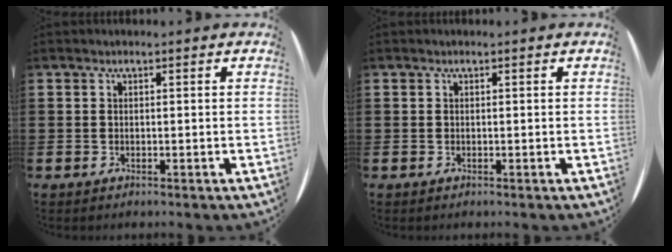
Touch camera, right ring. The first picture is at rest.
{"total": 0.0}